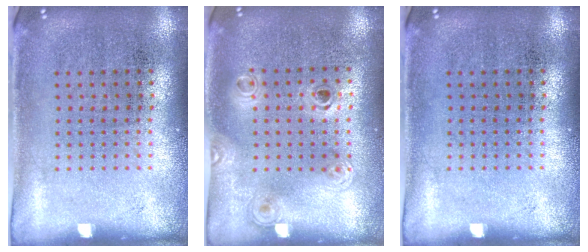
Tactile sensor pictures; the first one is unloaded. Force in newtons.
{"total": 1.2, "press": 1.0, "slide": 0.7}
{"total": 0.0}